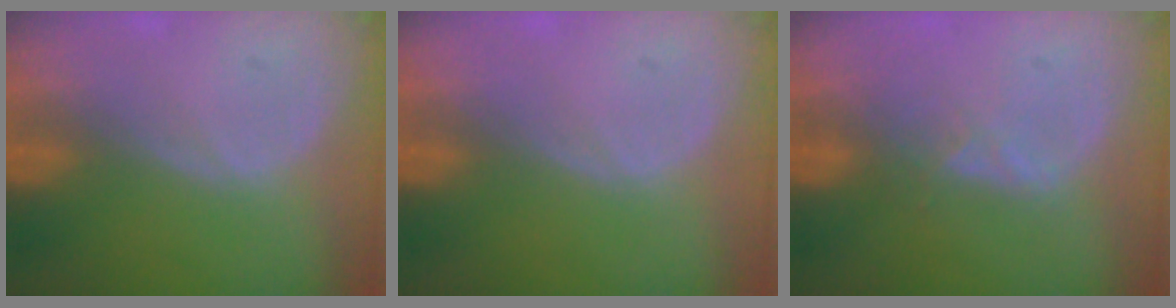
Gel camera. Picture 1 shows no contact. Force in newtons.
{"total": 0.0}
{"total": 2.0, "press": 2.0, "slide": 0.3}